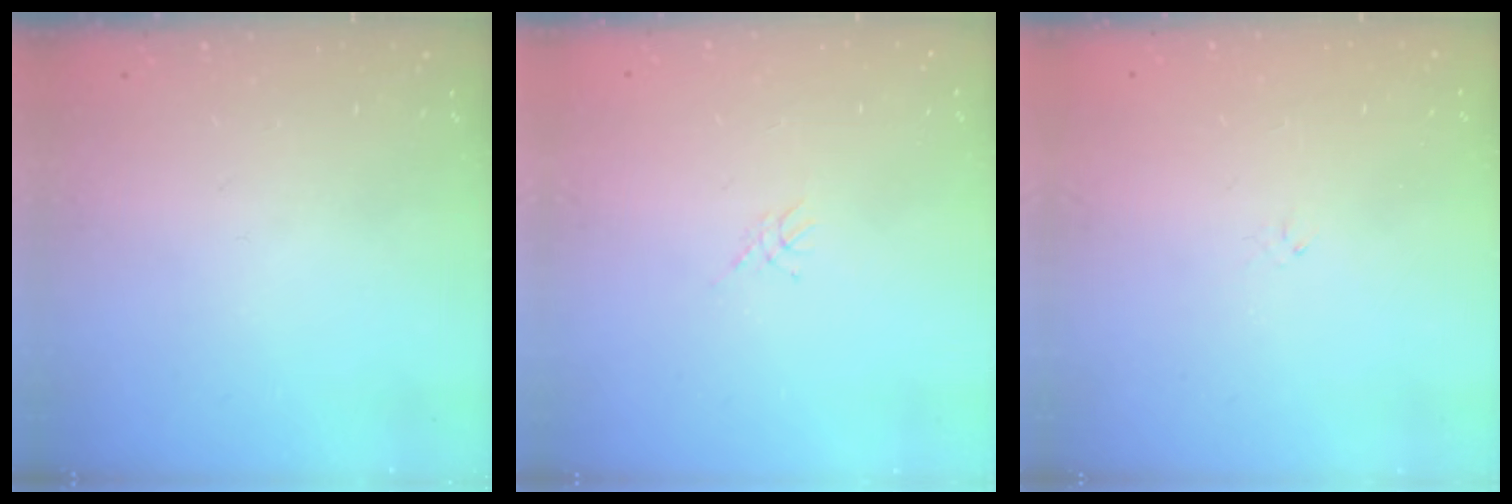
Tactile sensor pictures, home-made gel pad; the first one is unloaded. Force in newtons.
{"total": 1.1, "press": 1.1, "slide": 0.3}
{"total": 1.2, "press": 1.2, "slide": 0.4}